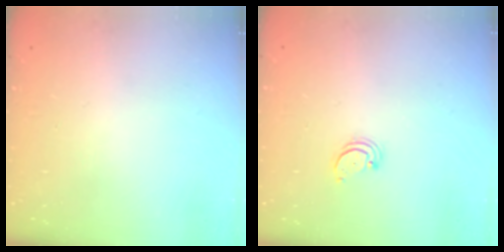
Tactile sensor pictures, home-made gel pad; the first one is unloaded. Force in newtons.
{"total": 2.2, "press": 2.2, "slide": 0.2}